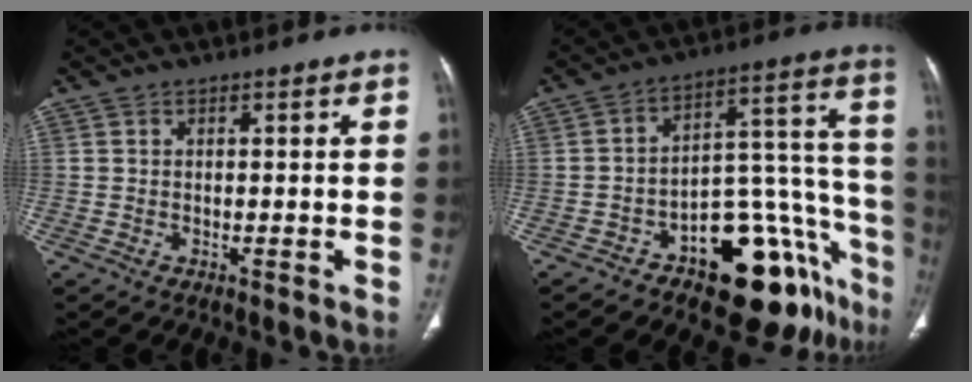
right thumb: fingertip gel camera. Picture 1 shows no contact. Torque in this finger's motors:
{"motor_torque": [3.41, 1.60, 1.28, -1.13, 0.15]}